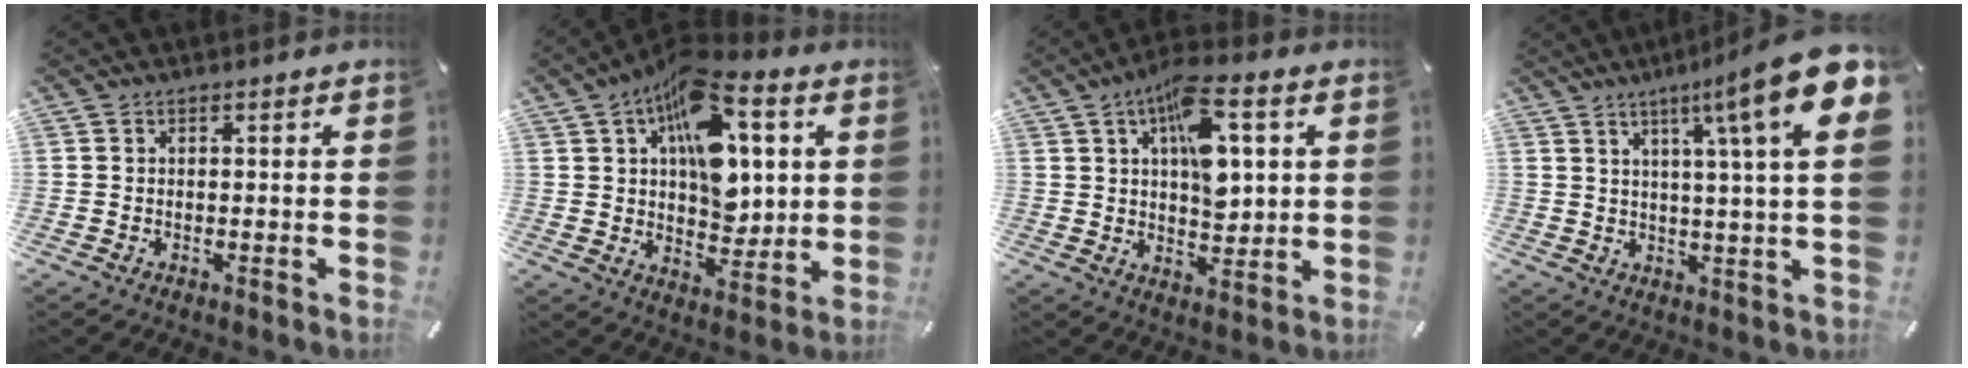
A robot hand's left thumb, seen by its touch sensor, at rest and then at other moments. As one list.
[{"total": 17.7, "force": [6.3, 10.5, 12.8], "torque": [-0.177, -0.022, 0.111]}, {"total": 12.4, "force": [4.5, 6.1, 9.8], "torque": [-0.144, -0.008, 0.074]}, {"total": 16.8, "force": [7.6, 1.2, 14.9], "torque": [-0.234, -0.040, 0.105]}]